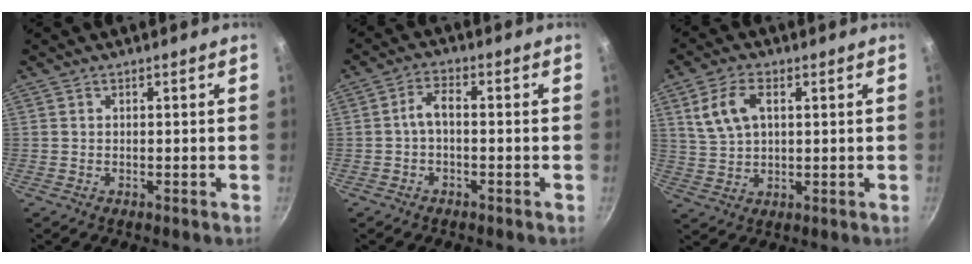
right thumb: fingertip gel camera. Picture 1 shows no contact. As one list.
[{"total": 3.5, "force": [-0.9, 1.6, 2.9], "torque": [-0.059, 0.023, -0.022]}, {"total": 8.5, "force": [2.8, 5.0, 6.3], "torque": [-0.116, 0.001, 0.056]}]